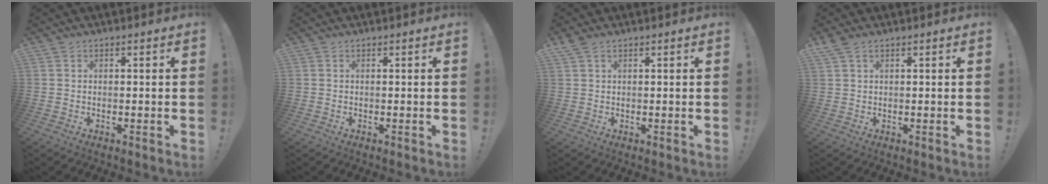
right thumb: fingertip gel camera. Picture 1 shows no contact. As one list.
[{"total": 0.0}, {"total": 2.0, "force": [1.2, 1.0, 1.2], "torque": [-0.026, 0.002, 0.023]}, {"total": 2.3, "force": [1.5, 1.0, 1.5], "torque": [-0.032, -0.001, 0.029]}]